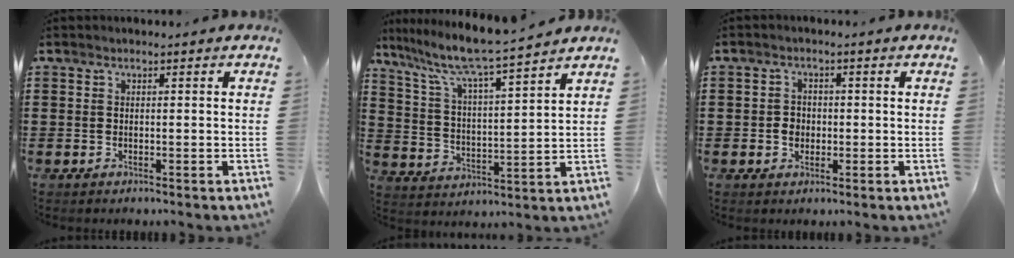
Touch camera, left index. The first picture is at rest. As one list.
[{"total": 8.4, "force": [7.4, 0.0, 4.0], "torque": [-0.110, -0.049, 0.121]}, {"total": 2.4, "force": [-0.3, 2.0, 1.2], "torque": [-0.029, 0.004, -0.008]}]